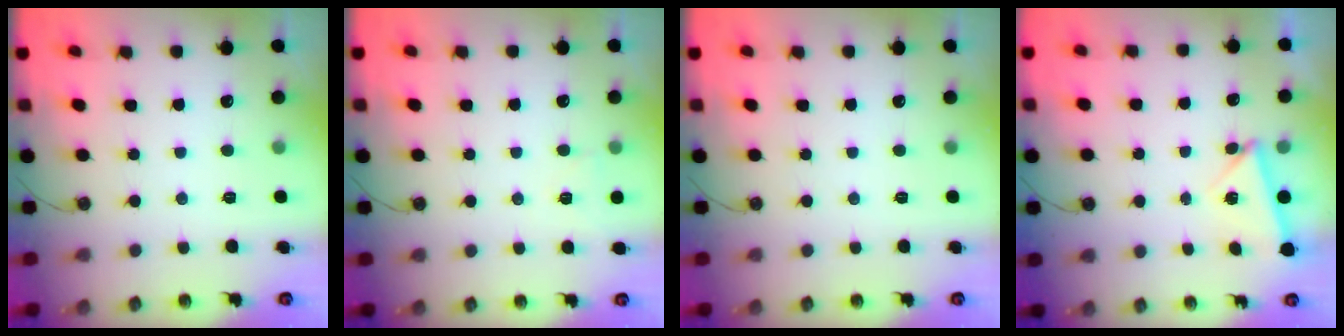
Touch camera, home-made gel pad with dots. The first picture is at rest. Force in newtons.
{"total": 3.9, "press": 3.6, "slide": 1.4}
{"total": 0.0}
{"total": 4.4, "press": 3.8, "slide": 2.2}